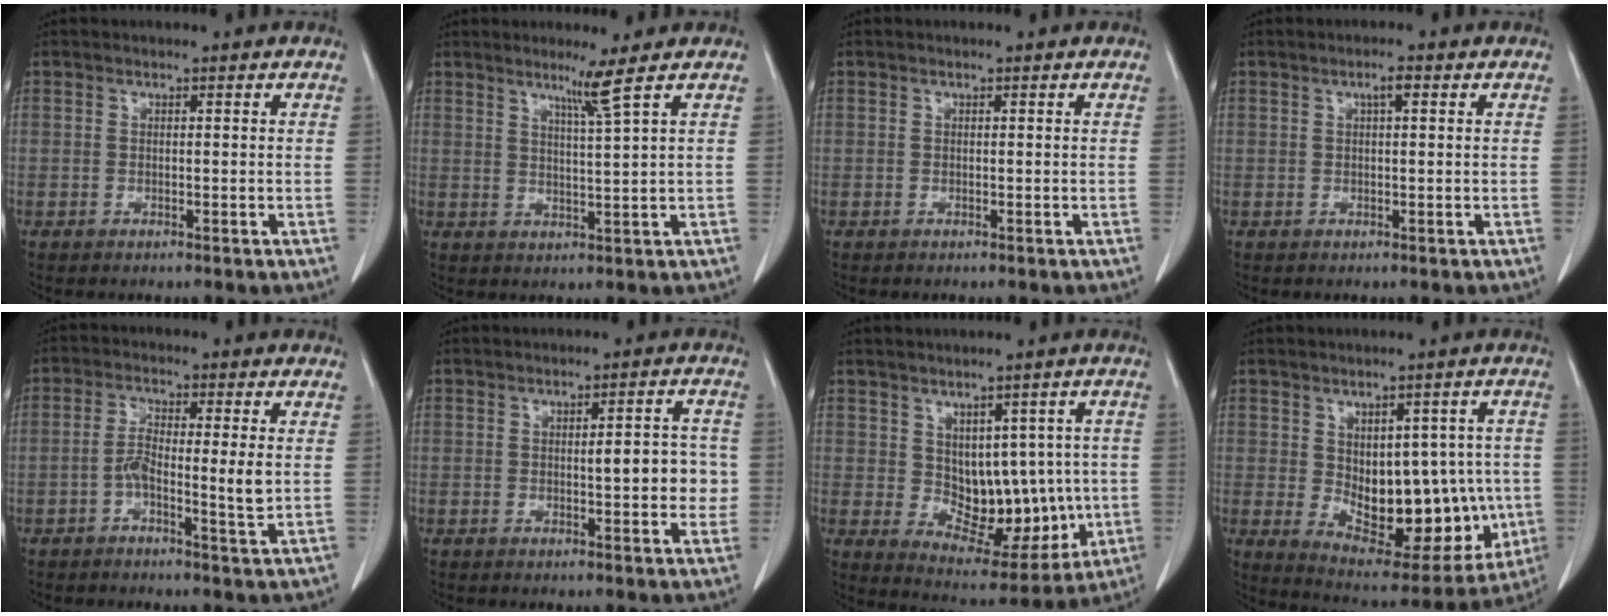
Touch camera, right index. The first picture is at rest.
{"total": 3.7, "force": [2.3, -1.6, 2.4], "torque": [-0.046, -0.016, 0.047]}
{"total": 0.0}
{"total": 1.7, "force": [0.7, 0.3, 1.5], "torque": [-0.027, 0.003, 0.009]}
{"total": 5.7, "force": [-0.8, 0.7, 5.6], "torque": [-0.101, 0.001, -0.018]}
{"total": 6.1, "force": [-0.1, 2.0, 5.8], "torque": [-0.069, 0.006, -0.003]}
{"total": 11.1, "force": [0.1, 6.8, 8.7], "torque": [-0.099, 0.010, 0.028]}
{"total": 16.9, "force": [-1.5, 9.2, 14.1], "torque": [-0.201, 0.001, 0.006]}